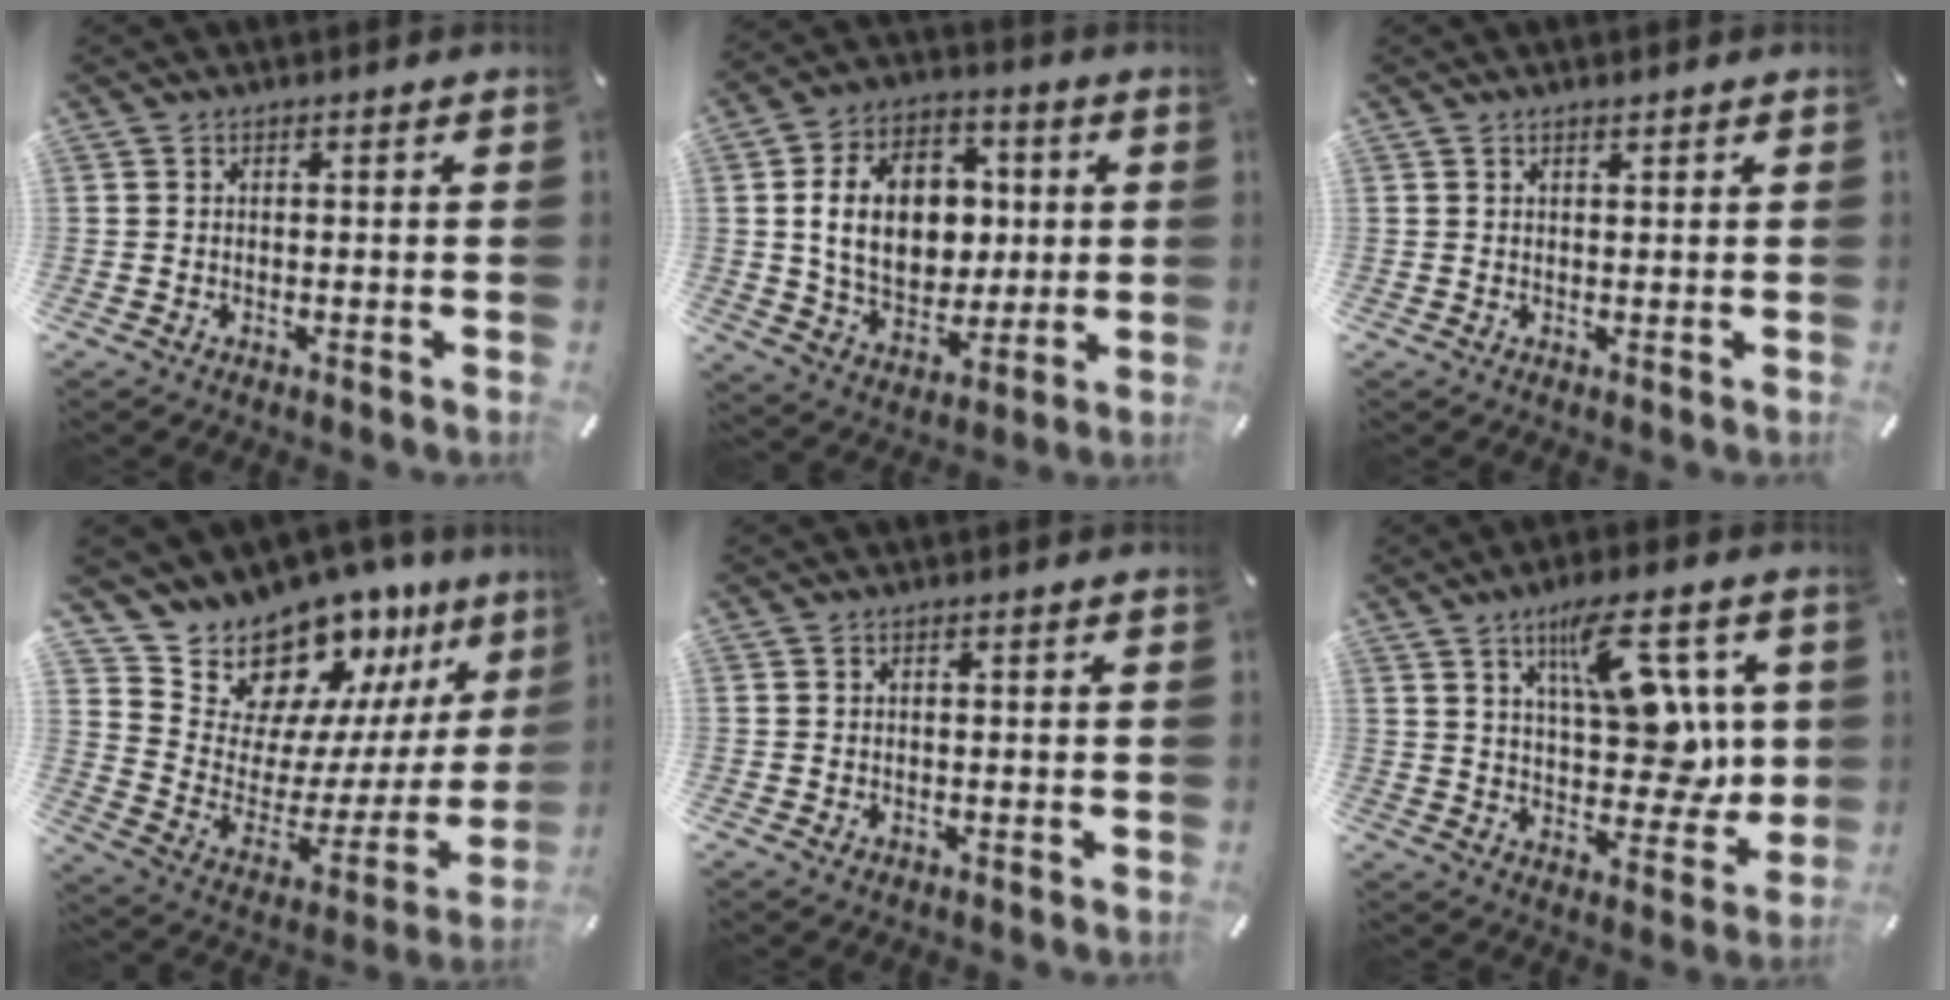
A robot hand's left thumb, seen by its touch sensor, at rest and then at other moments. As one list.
[{"total": 17.0, "force": [1.9, 12.6, 11.2], "torque": [-0.205, 0.011, 0.038]}, {"total": 1.0, "force": [0.8, 0.2, 0.5], "torque": [-0.011, -0.001, 0.014]}, {"total": 16.1, "force": [14.8, 6.1, 1.5], "torque": [-0.034, -0.157, 0.264]}, {"total": 0.6, "force": [0.0, 0.4, 0.4], "torque": [-0.008, 0.004, -0.001]}, {"total": 15.7, "force": [6.6, 7.7, 11.9], "torque": [-0.164, -0.026, 0.113]}]